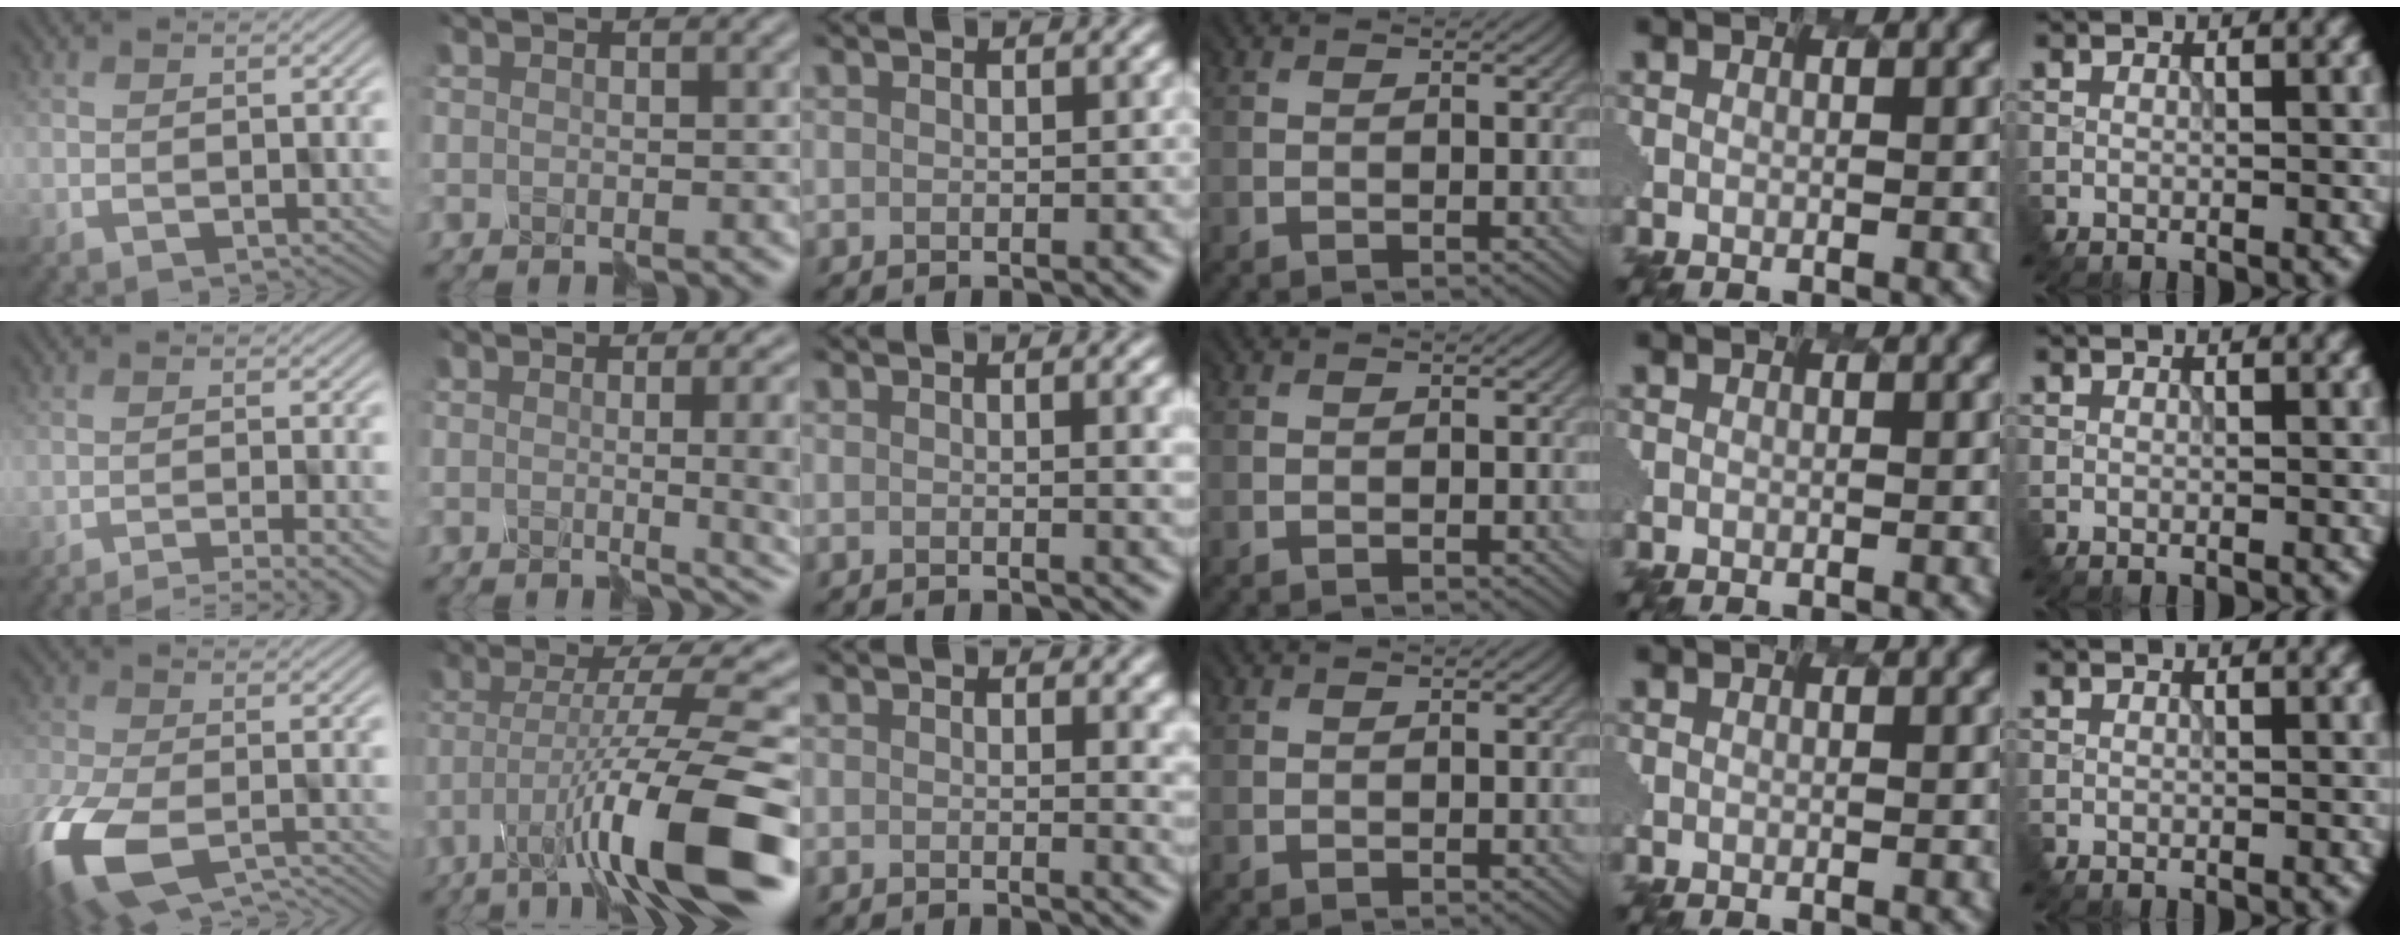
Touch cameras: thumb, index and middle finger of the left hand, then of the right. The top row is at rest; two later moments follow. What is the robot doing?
{"motion": "disassemble", "object": "hinged jar"}